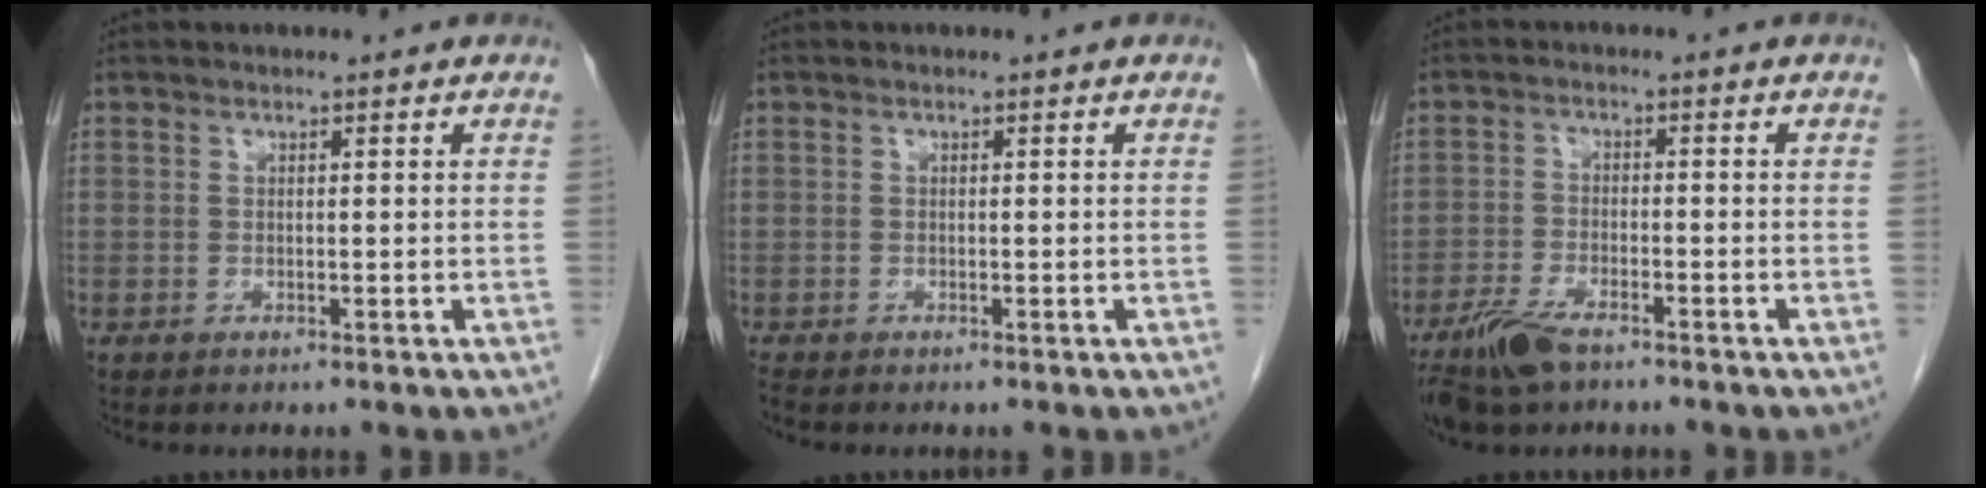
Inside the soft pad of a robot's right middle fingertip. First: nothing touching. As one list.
[{"total": 0.6, "force": [-0.6, 0.0, 0.1], "torque": [-0.013, -0.004, -0.015]}, {"total": 6.8, "force": [-5.0, 2.1, 4.1], "torque": [-0.085, -0.011, -0.090]}]